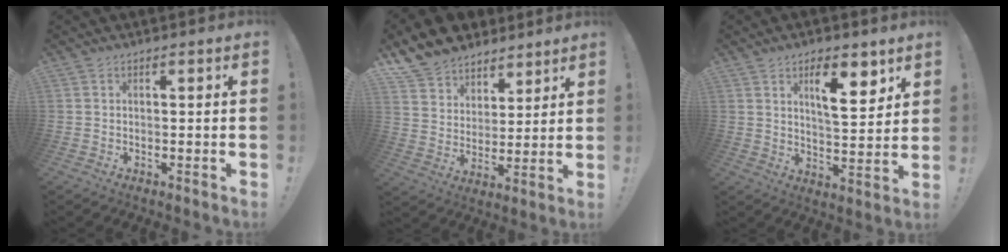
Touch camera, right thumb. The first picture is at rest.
{"total": 11.0, "force": [8.6, 6.6, 1.4], "torque": [-0.035, -0.073, 0.169]}
{"total": 10.5, "force": [5.6, 3.1, 8.3], "torque": [-0.116, -0.027, 0.090]}